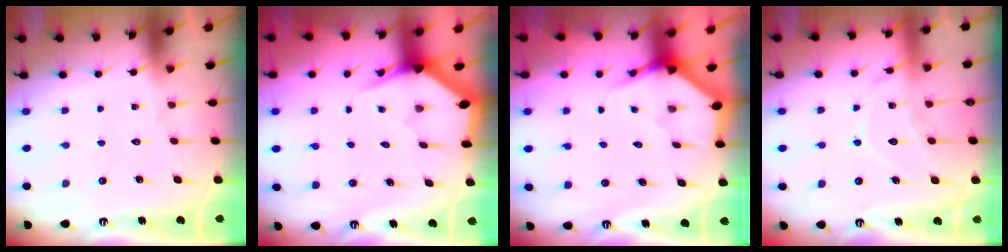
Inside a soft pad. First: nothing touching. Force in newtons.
{"total": 3.2, "press": 3.2, "slide": 0.0}
{"total": 3.4, "press": 3.4, "slide": 0.1}
{"total": 10.5, "press": 10.5, "slide": 0.9}